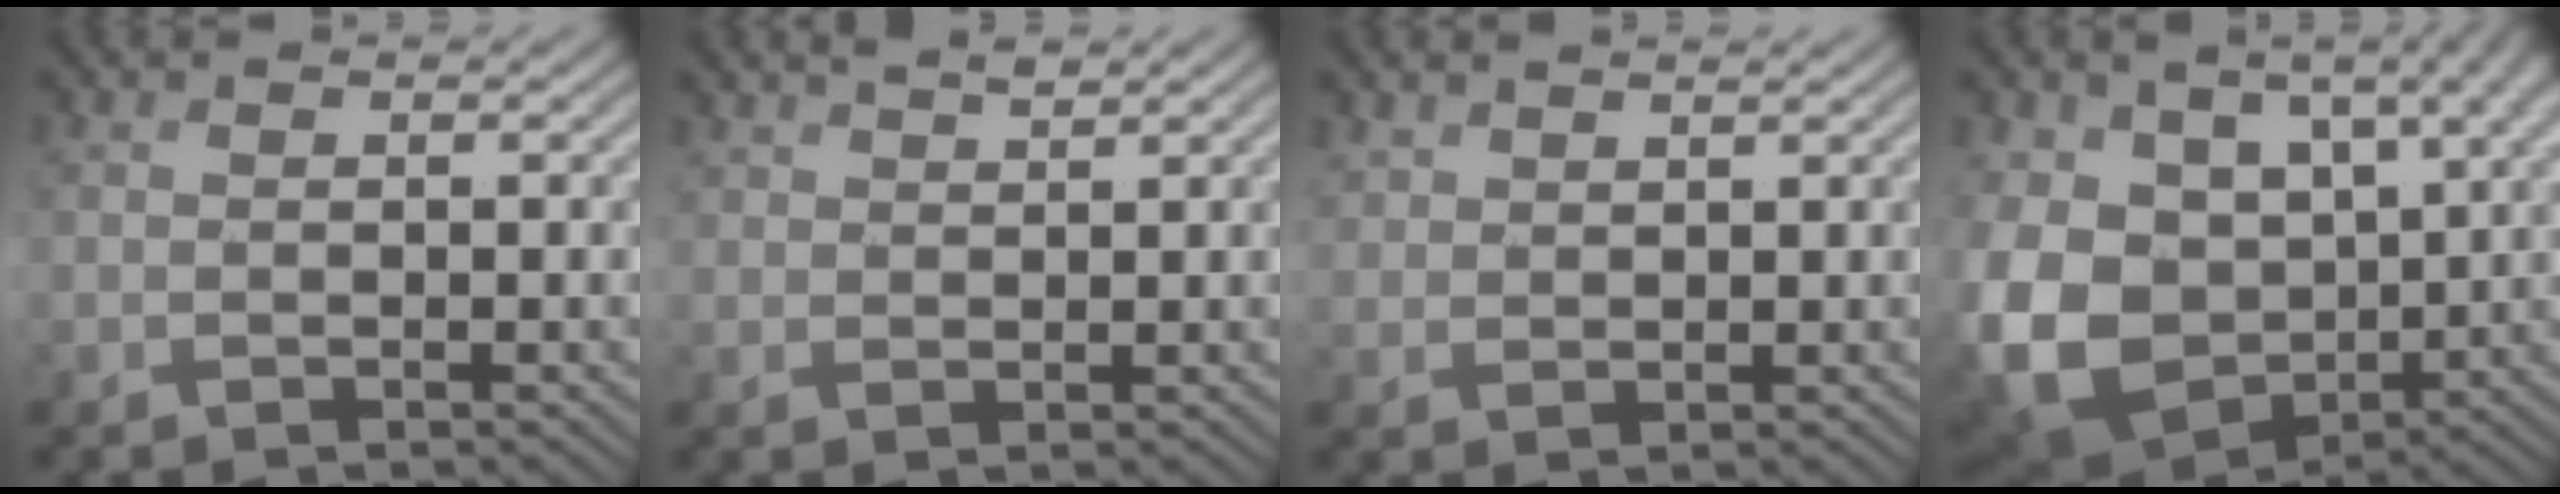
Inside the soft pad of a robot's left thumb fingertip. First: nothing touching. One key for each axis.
{"total": 2.2, "fx": 2.0, "fy": 0.7, "fz": 0.9, "tx": -0.019, "ty": 0.005, "tz": 0.043}
{"total": 2.4, "fx": 2.1, "fy": 0.9, "fz": 0.7, "tx": -0.017, "ty": 0.002, "tz": 0.050}
{"total": 18.9, "fx": 2.1, "fy": 13.1, "fz": 13.4, "tx": -0.292, "ty": -0.038, "tz": 0.090}